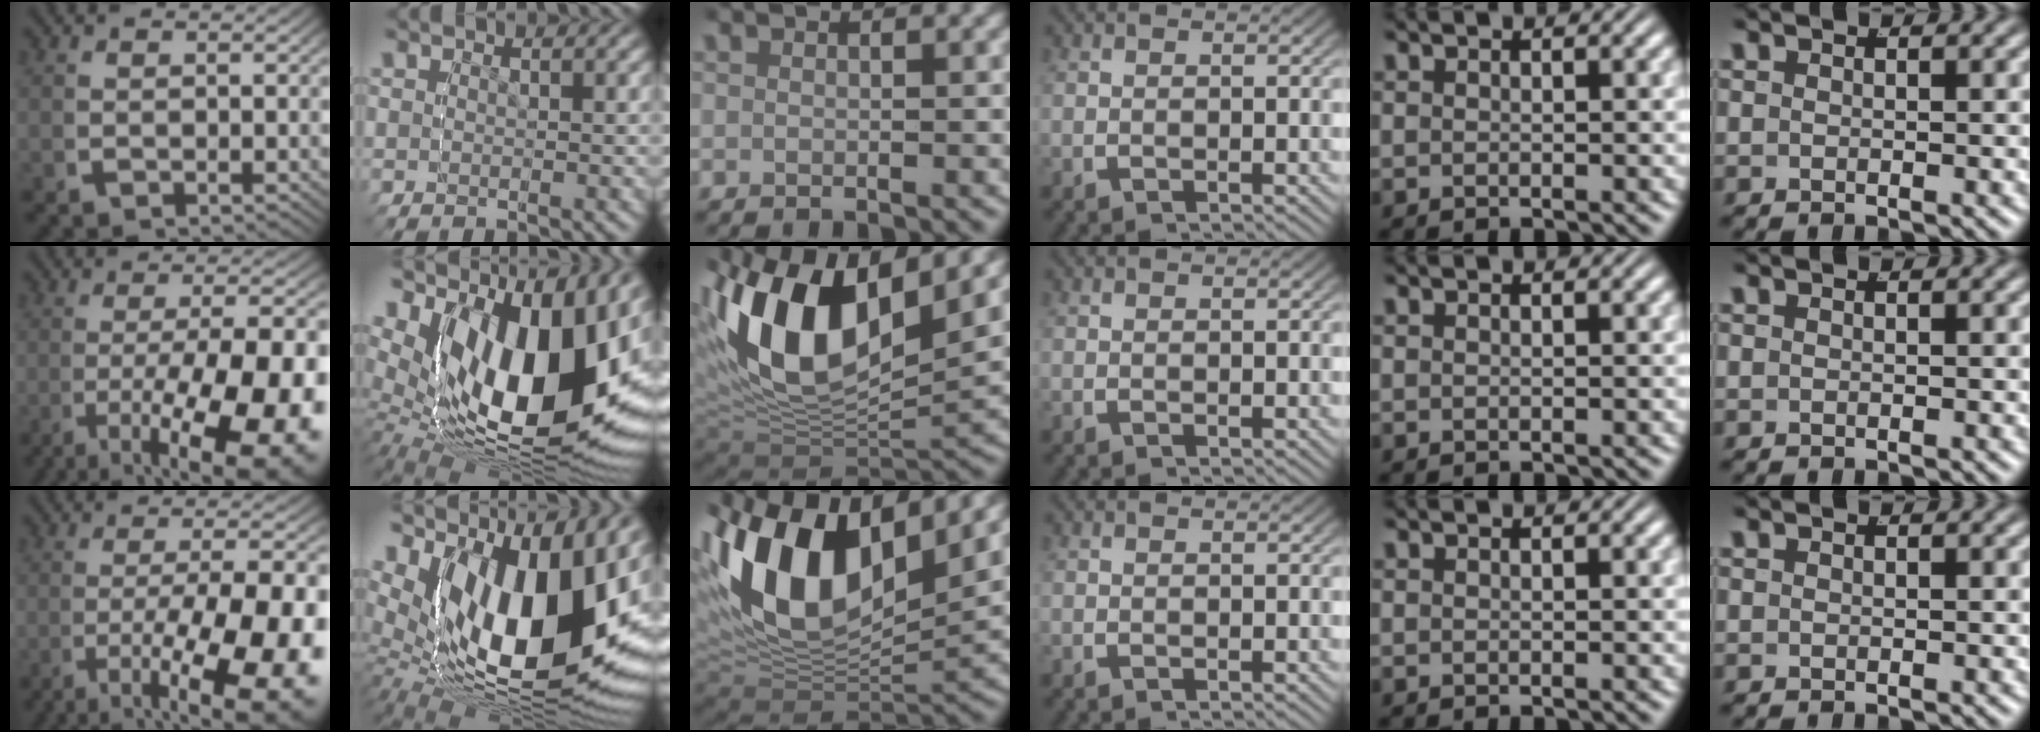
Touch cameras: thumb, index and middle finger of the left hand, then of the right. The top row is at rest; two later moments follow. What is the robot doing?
{"motion": "grasp_and_lifting", "object": "bottle"}